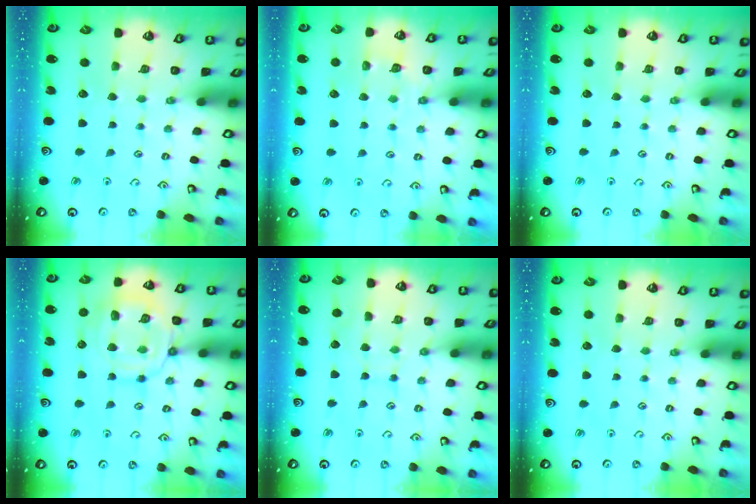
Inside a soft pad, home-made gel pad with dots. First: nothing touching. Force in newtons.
{"total": 3.9, "press": 3.7, "slide": 1.2}
{"total": 0.0}
{"total": 13.4, "press": 13.3, "slide": 1.0}
{"total": 3.0, "press": 2.9, "slide": 0.4}
{"total": 0.0}